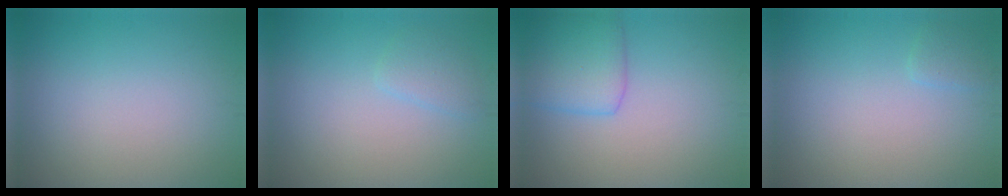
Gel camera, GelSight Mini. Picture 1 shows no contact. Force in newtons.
{"total": 1.4, "press": 1.4, "slide": 0.2}
{"total": 3.8, "press": 3.8, "slide": 0.1}
{"total": 1.0, "press": 1.0, "slide": 0.1}